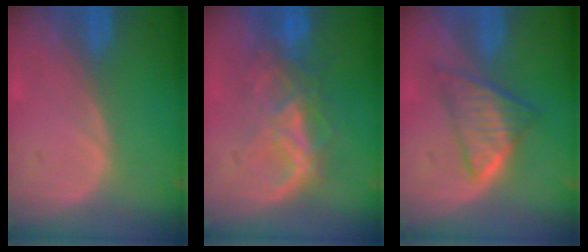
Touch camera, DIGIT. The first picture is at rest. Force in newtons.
{"total": 6.8, "press": 6.8, "slide": 0.7}
{"total": 6.1, "press": 5.7, "slide": 2.0}